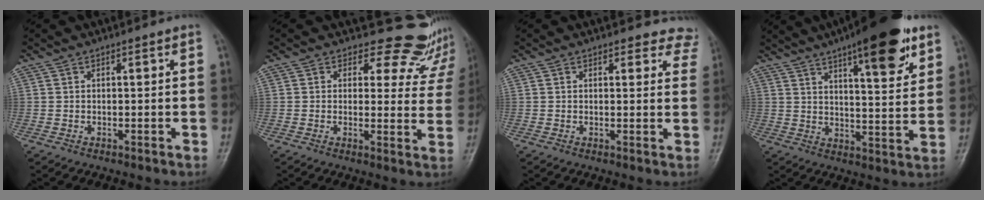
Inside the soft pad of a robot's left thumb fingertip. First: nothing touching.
{"total": 12.1, "force": [10.8, 5.4, 0.9], "torque": [0.043, -0.081, 0.097]}
{"total": 6.0, "force": [5.4, 2.6, -0.1], "torque": [0.054, -0.024, 0.030]}
{"total": 17.2, "force": [10.2, 4.8, 13.0], "torque": [-0.160, -0.044, 0.149]}